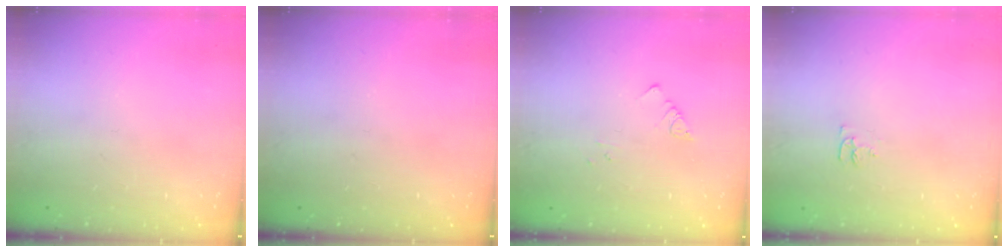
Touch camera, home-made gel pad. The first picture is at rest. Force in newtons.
{"total": 0.0}
{"total": 1.8, "press": 1.8, "slide": 0.2}
{"total": 4.0, "press": 3.9, "slide": 0.4}